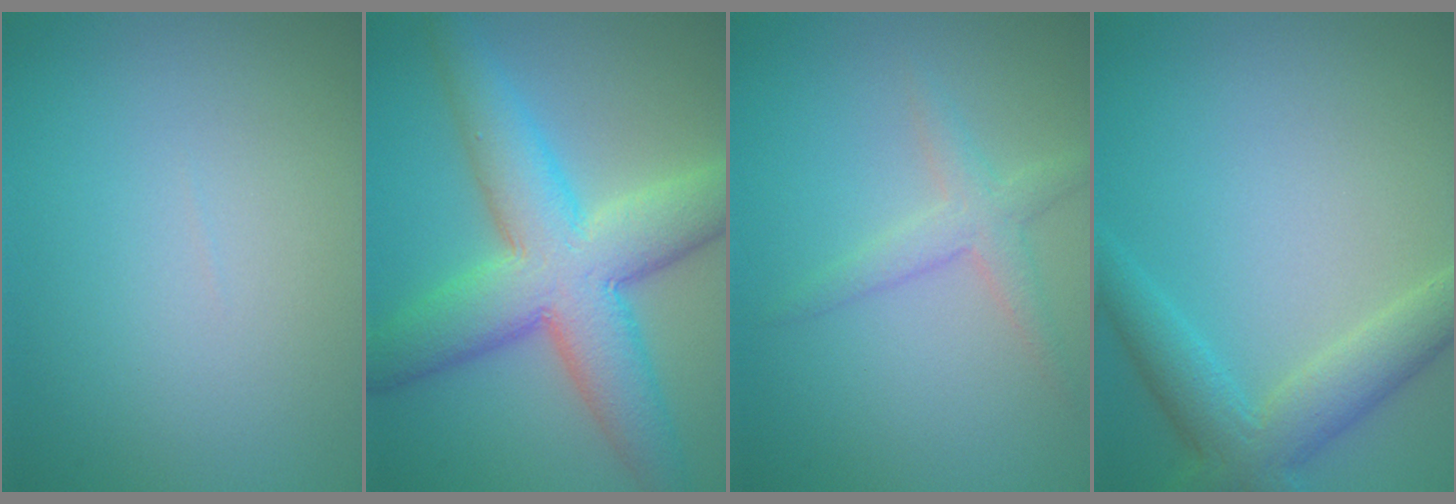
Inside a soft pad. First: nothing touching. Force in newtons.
{"total": 9.7, "press": 9.7, "slide": 0.3}
{"total": 2.2, "press": 2.2, "slide": 0.1}
{"total": 4.8, "press": 4.8, "slide": 0.2}